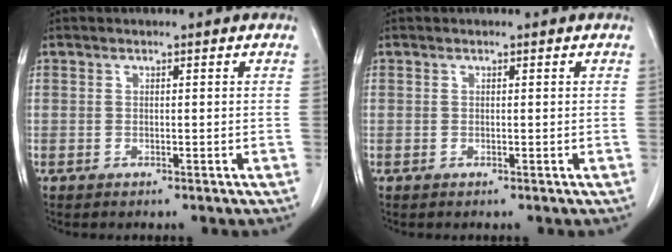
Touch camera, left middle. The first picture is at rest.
{"total": 0.0}